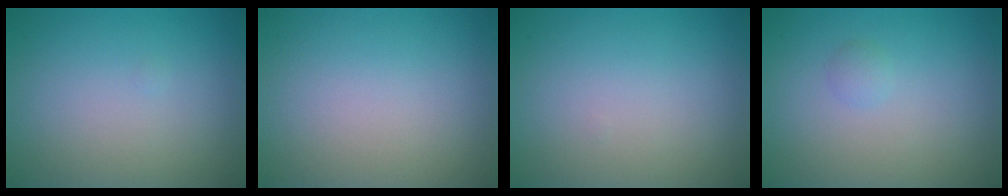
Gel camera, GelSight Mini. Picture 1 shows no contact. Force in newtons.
{"total": 0.0}
{"total": 0.0}
{"total": 0.8, "press": 0.8, "slide": 0.0}